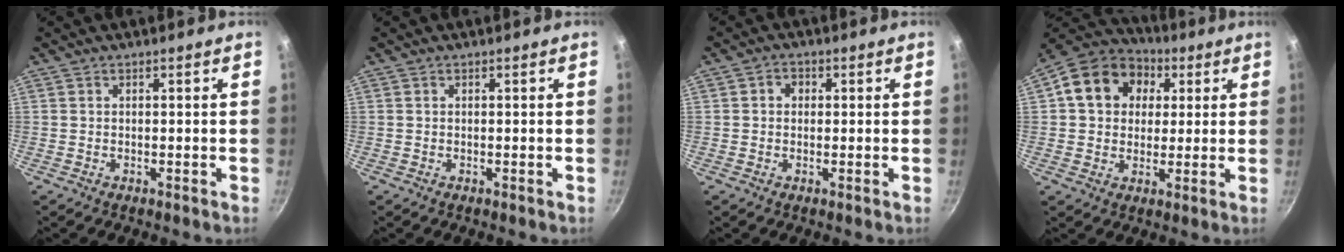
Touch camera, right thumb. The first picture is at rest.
{"total": 0.0}
{"total": 2.4, "force": [0.4, 2.1, 1.2], "torque": [-0.005, 0.004, 0.002]}
{"total": 15.0, "force": [4.0, 12.2, 7.7], "torque": [-0.112, 0.022, 0.050]}